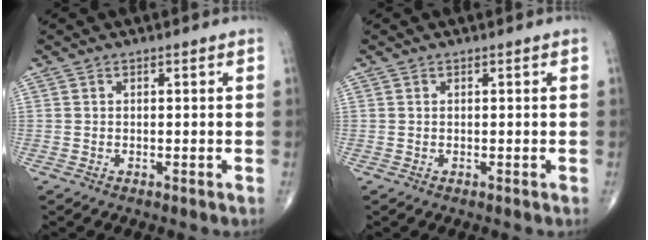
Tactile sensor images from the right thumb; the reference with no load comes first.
{"total": 0.0}